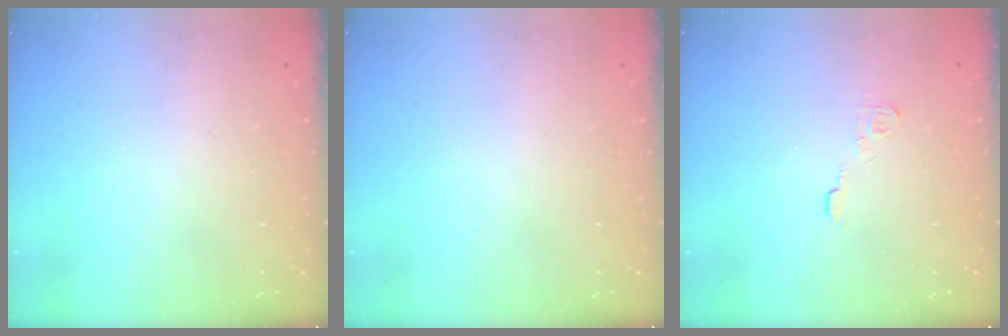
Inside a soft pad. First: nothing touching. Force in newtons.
{"total": 0.0}
{"total": 5.0, "press": 4.9, "slide": 0.7}